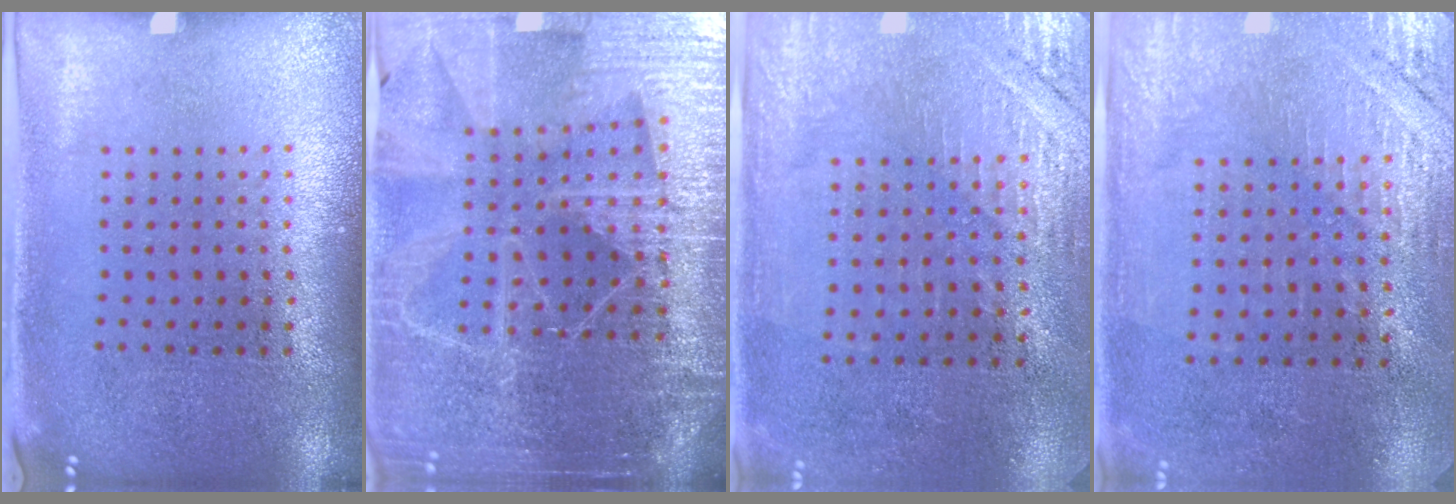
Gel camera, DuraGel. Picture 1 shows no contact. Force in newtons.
{"total": 5.5, "press": 4.9, "slide": 2.4}
{"total": 2.9, "press": 2.7, "slide": 1.1}
{"total": 2.8, "press": 2.6, "slide": 0.9}